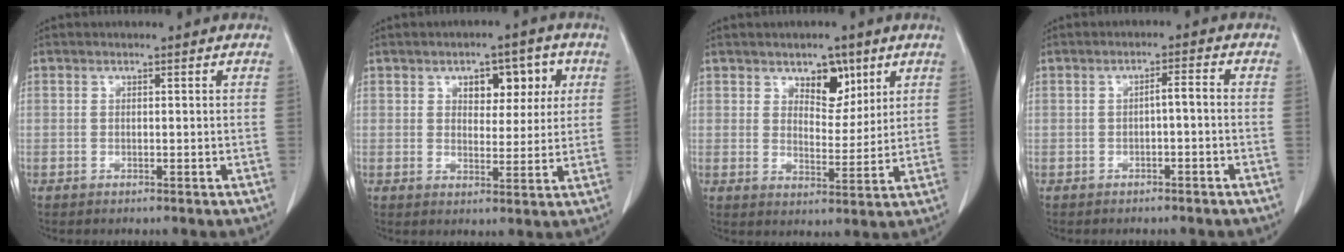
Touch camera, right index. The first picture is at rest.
{"total": 6.6, "force": [2.6, 3.7, 4.8], "torque": [-0.054, 0.015, 0.039]}
{"total": 5.9, "force": [3.5, 3.2, 3.4], "torque": [-0.044, 0.001, 0.058]}
{"total": 2.1, "force": [-0.5, 0.4, 2.0], "torque": [-0.032, 0.009, -0.007]}